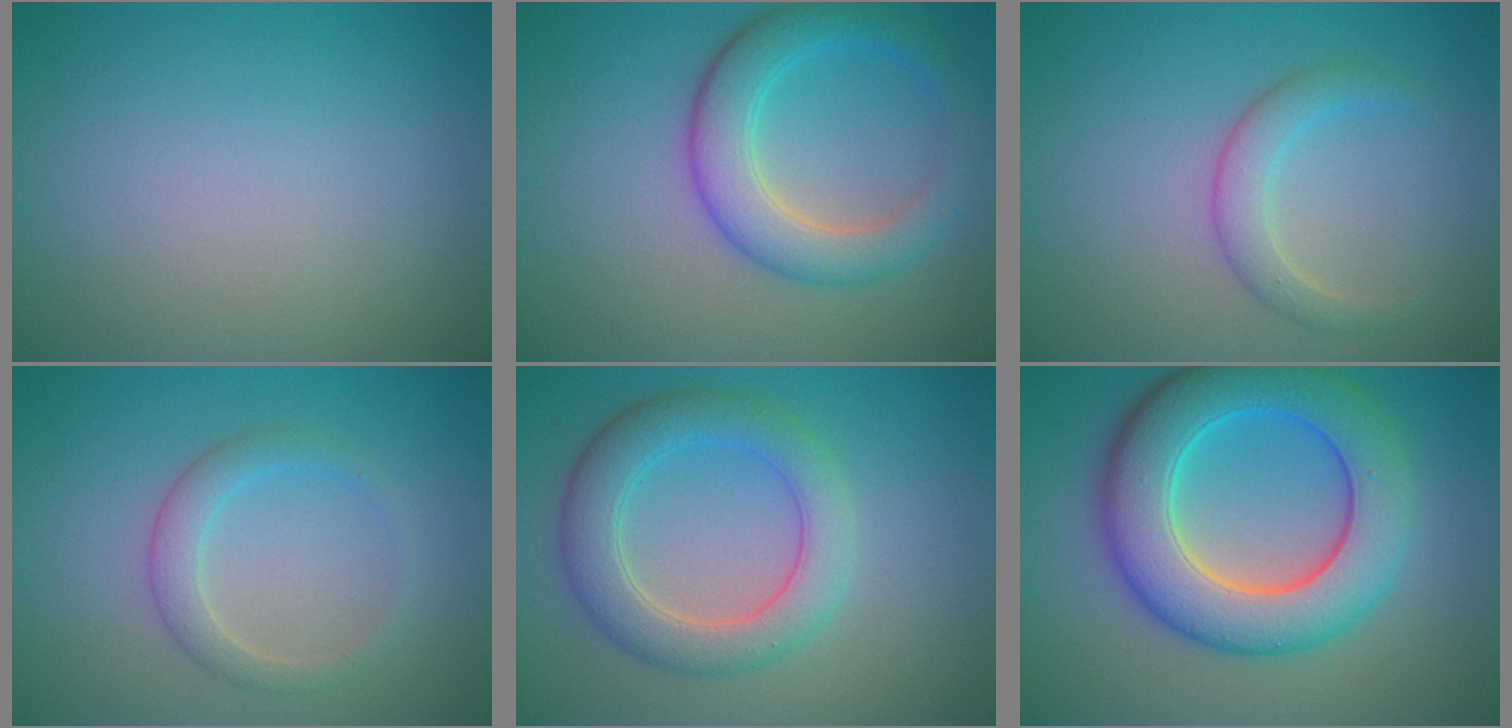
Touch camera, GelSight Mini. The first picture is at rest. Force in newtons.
{"total": 5.1, "press": 5.1, "slide": 0.1}
{"total": 2.5, "press": 2.5, "slide": 0.2}
{"total": 2.2, "press": 2.2, "slide": 0.1}
{"total": 5.1, "press": 5.1, "slide": 0.1}
{"total": 9.5, "press": 9.5, "slide": 0.2}